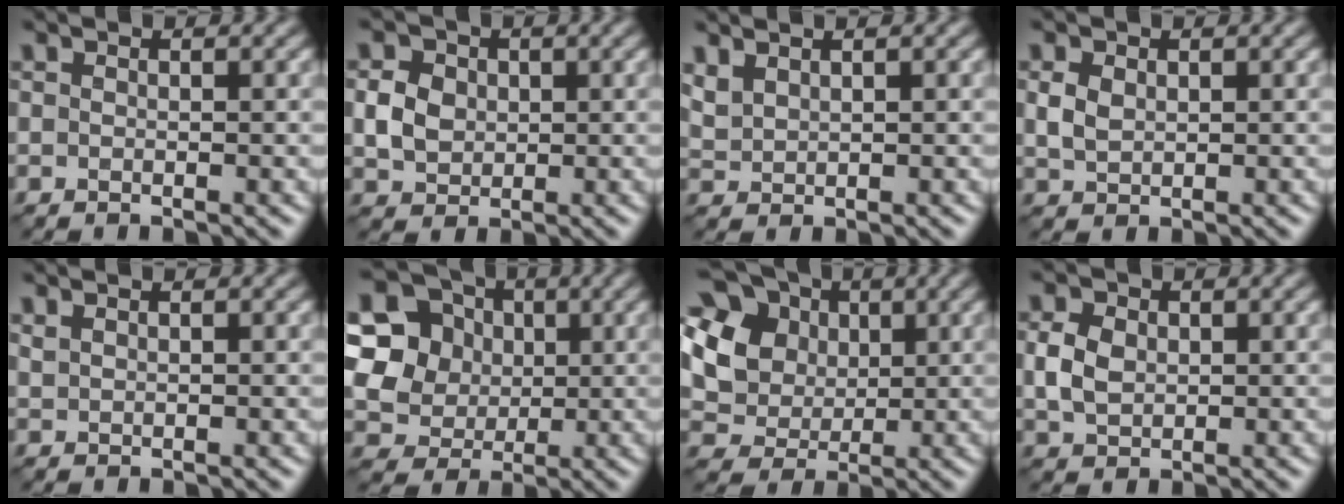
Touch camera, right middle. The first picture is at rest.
{"total": 2.8, "force": [0.3, 2.5, 1.3], "torque": [-0.031, 0.001, 0.007]}
{"total": 1.5, "force": [1.2, 0.7, 0.5], "torque": [-0.019, 0.000, 0.032]}
{"total": 1.7, "force": [0.5, 1.3, 1.0], "torque": [-0.025, 0.000, 0.013]}
{"total": 0.6, "force": [0.5, 0.3, 0.1], "torque": [-0.005, 0.000, 0.015]}
{"total": 13.6, "force": [4.1, 11.9, 5.2], "torque": [-0.153, 0.031, 0.065]}
{"total": 14.9, "force": [5.6, 12.2, 6.4], "torque": [-0.179, 0.028, 0.098]}
{"total": 2.8, "force": [0.4, 2.3, 1.6], "torque": [-0.043, 0.002, 0.007]}